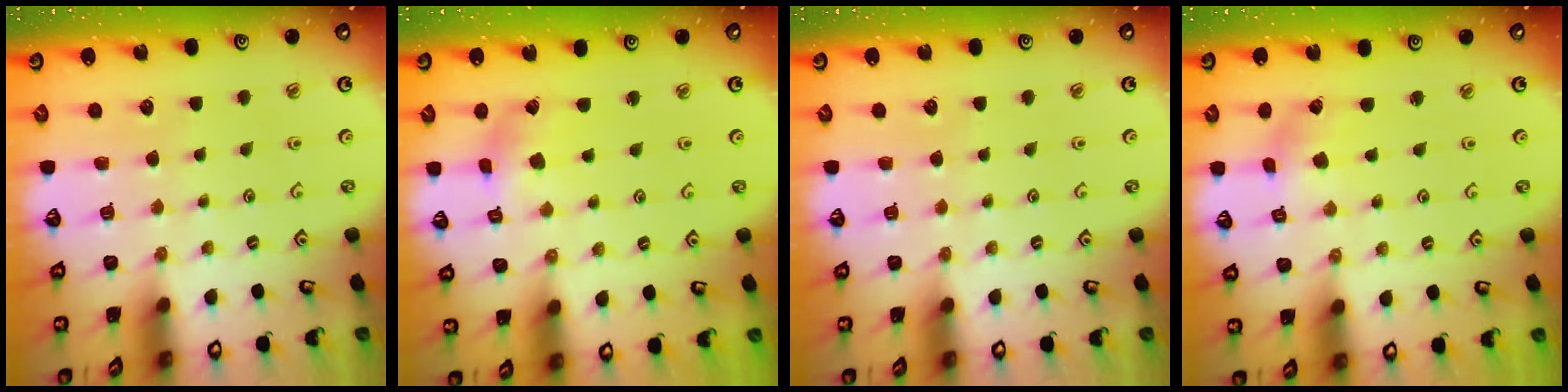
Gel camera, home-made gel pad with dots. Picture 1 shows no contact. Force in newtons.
{"total": 1.8, "press": 1.8, "slide": 0.2}
{"total": 0.0}
{"total": 1.4, "press": 1.4, "slide": 0.2}